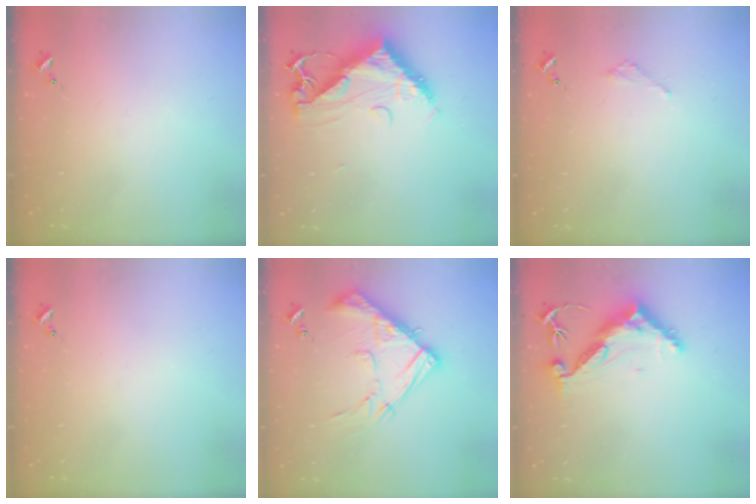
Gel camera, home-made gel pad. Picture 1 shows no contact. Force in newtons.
{"total": 11.6, "press": 11.6, "slide": 1.1}
{"total": 2.1, "press": 2.1, "slide": 0.2}
{"total": 0.0}
{"total": 15.9, "press": 15.9, "slide": 1.2}
{"total": 10.7, "press": 10.6, "slide": 0.9}